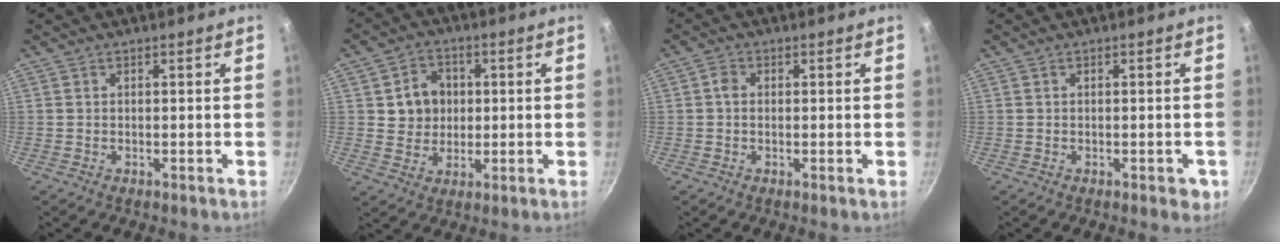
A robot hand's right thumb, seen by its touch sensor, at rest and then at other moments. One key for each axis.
{"total": 7.8, "fx": 1.2, "fy": 6.9, "fz": 3.5, "tx": -0.020, "ty": 0.000, "tz": 0.021}
{"total": 1.9, "fx": 0.1, "fy": 1.3, "fz": 1.3, "tx": -0.021, "ty": 0.001, "tz": -0.004}
{"total": 2.3, "fx": -1.0, "fy": 1.1, "fz": 1.8, "tx": -0.011, "ty": 0.004, "tz": -0.009}